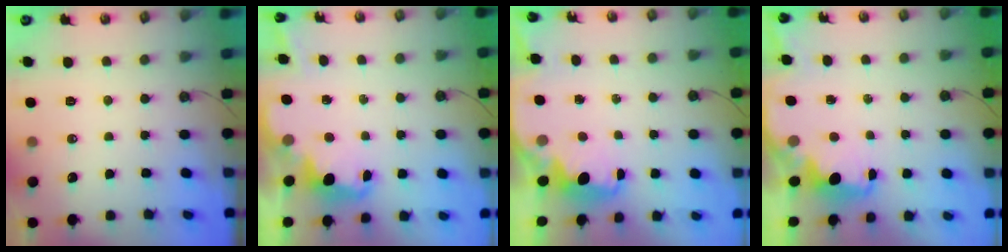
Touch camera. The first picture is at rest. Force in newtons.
{"total": 2.2, "press": 2.2, "slide": 0.5}
{"total": 2.3, "press": 2.3, "slide": 0.4}
{"total": 2.1, "press": 2.0, "slide": 0.8}